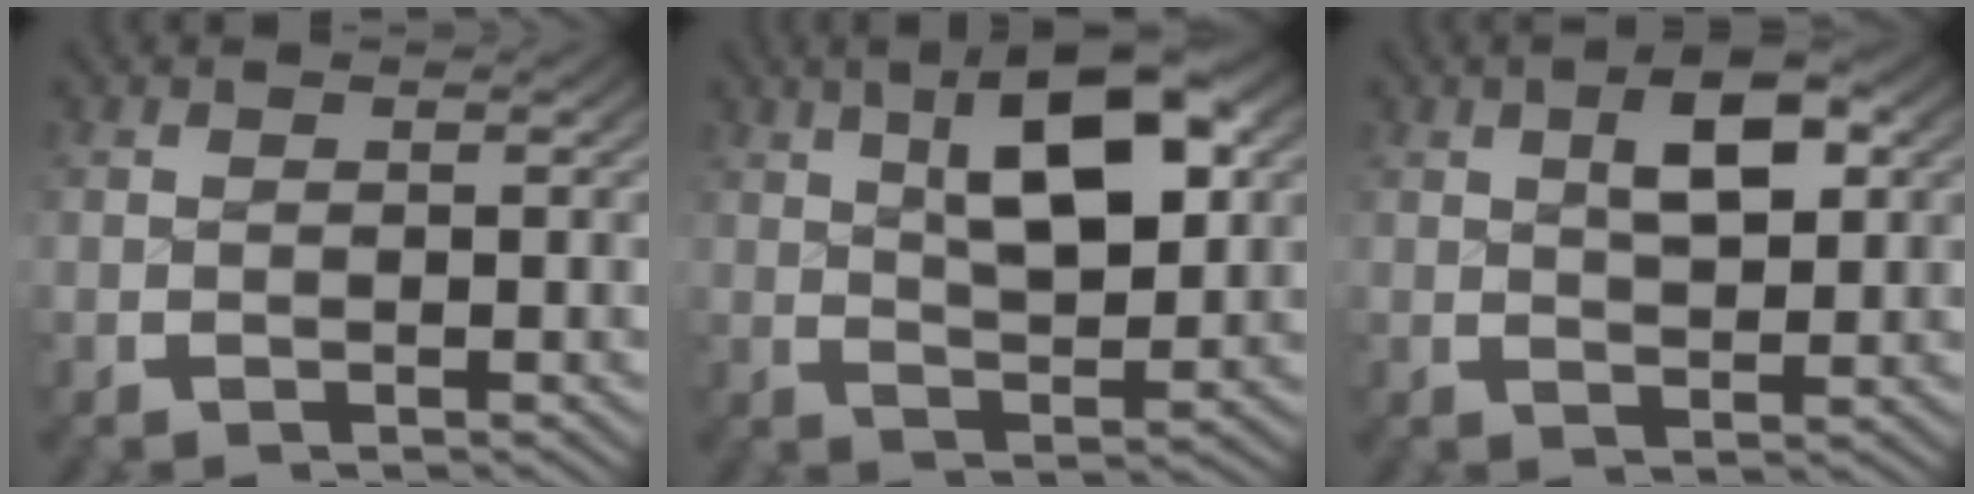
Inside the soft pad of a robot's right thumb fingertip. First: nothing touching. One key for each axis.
{"total": 8.7, "fx": 2.8, "fy": 3.9, "fz": 7.2, "tx": -0.109, "ty": 0.005, "tz": 0.044}
{"total": 4.2, "fx": 1.4, "fy": 1.9, "fz": 3.5, "tx": -0.049, "ty": 0.006, "tz": 0.026}